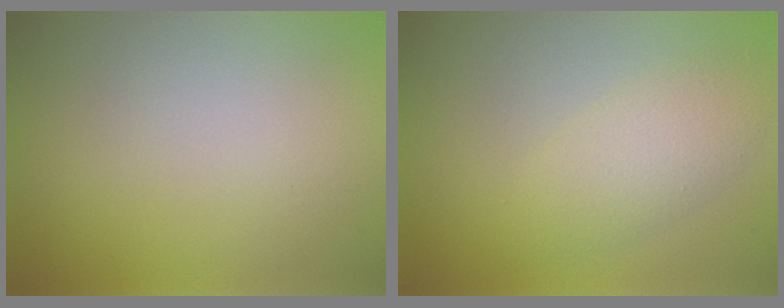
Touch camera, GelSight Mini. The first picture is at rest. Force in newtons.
{"total": 3.2, "press": 3.2, "slide": 0.1}